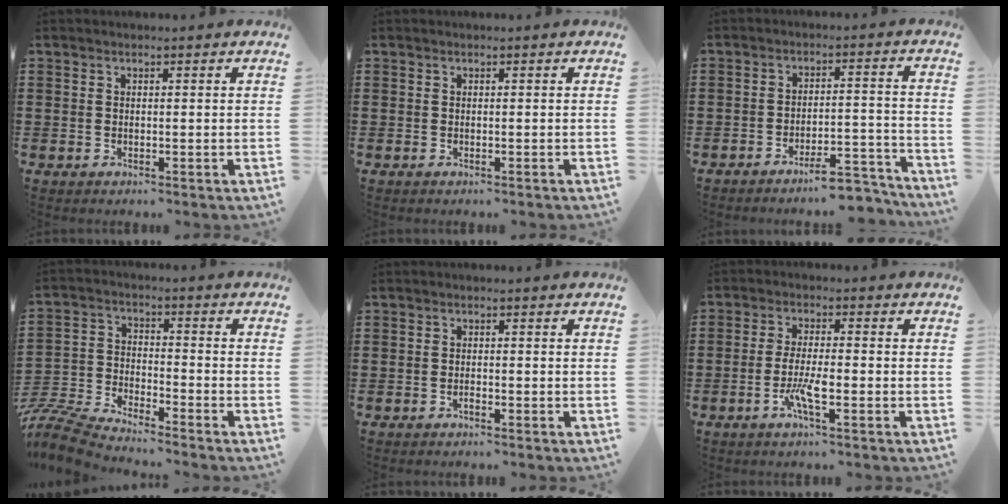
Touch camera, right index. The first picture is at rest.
{"total": 0.0}
{"total": 6.4, "force": [-5.8, 0.6, 2.6], "torque": [-0.039, 0.004, -0.108]}
{"total": 7.2, "force": [-7.1, 0.4, 1.2], "torque": [-0.046, -0.004, -0.146]}
{"total": 0.6, "force": [-0.6, 0.1, 0.2], "torque": [-0.007, -0.002, -0.010]}
{"total": 4.7, "force": [-2.0, 0.6, 4.2], "torque": [-0.098, -0.011, -0.043]}